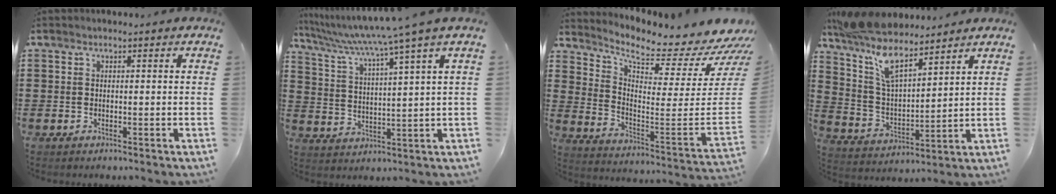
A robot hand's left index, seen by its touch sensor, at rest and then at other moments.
{"total": 6.1, "force": [4.8, -1.6, 3.5], "torque": [-0.089, -0.042, 0.073]}
{"total": 5.8, "force": [4.4, 1.1, 3.5], "torque": [-0.068, -0.064, 0.064]}
{"total": 10.4, "force": [7.9, 2.3, 6.3], "torque": [-0.153, -0.038, 0.139]}